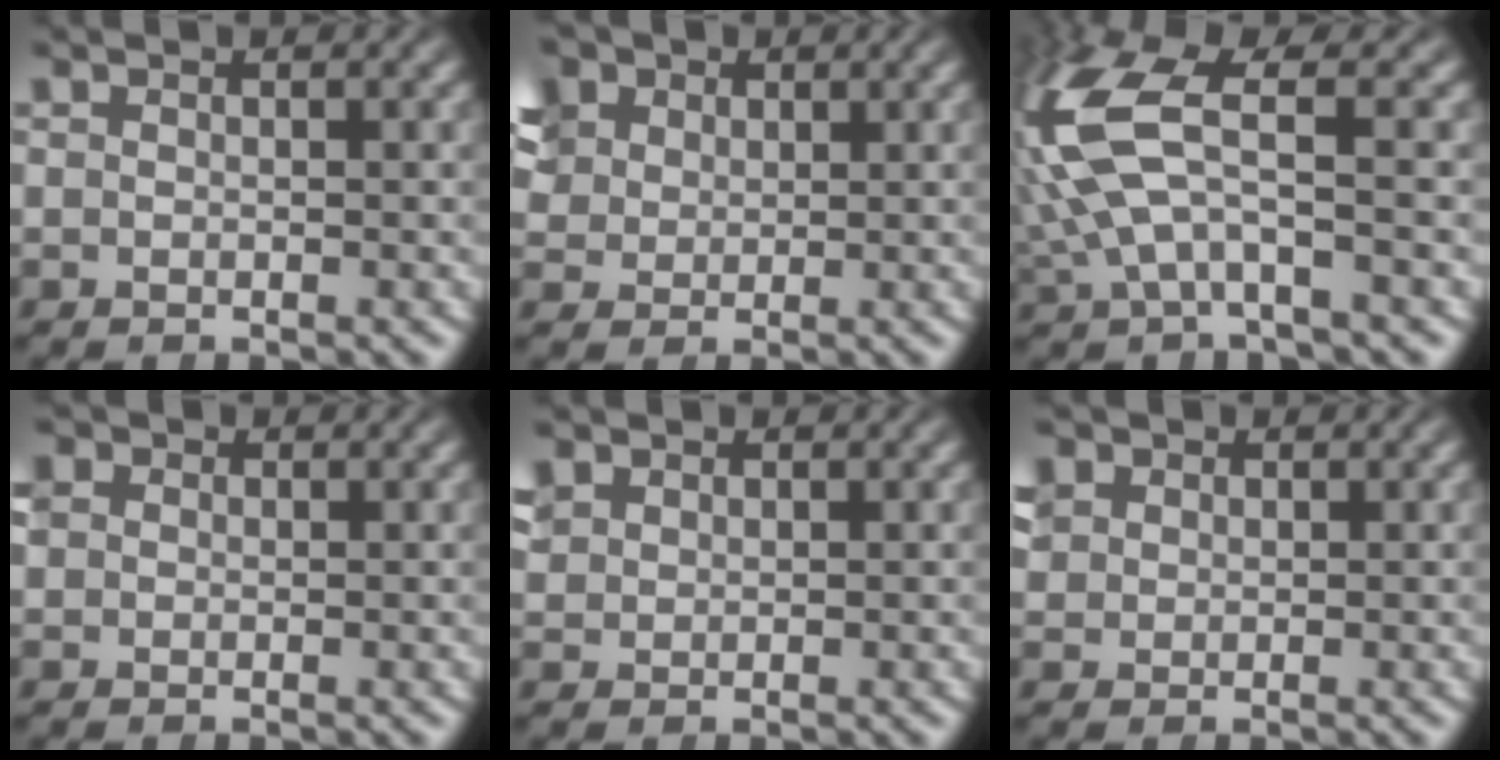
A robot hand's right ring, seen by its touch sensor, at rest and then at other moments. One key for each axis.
{"total": 8.3, "fx": 3.9, "fy": 6.3, "fz": 3.7, "tx": -0.079, "ty": 0.011, "tz": 0.059}
{"total": 9.4, "fx": 1.0, "fy": 5.5, "fz": 7.5, "tx": -0.183, "ty": 0.003, "tz": 0.019}
{"total": 3.8, "fx": 0.8, "fy": 3.4, "fz": 1.6, "tx": -0.042, "ty": 0.001, "tz": 0.013}
{"total": 2.6, "fx": 1.3, "fy": 2.0, "fz": 0.9, "tx": -0.020, "ty": 0.004, "tz": 0.029}
{"total": 3.5, "fx": 1.4, "fy": 2.9, "fz": 1.4, "tx": -0.034, "ty": 0.001, "tz": 0.029}